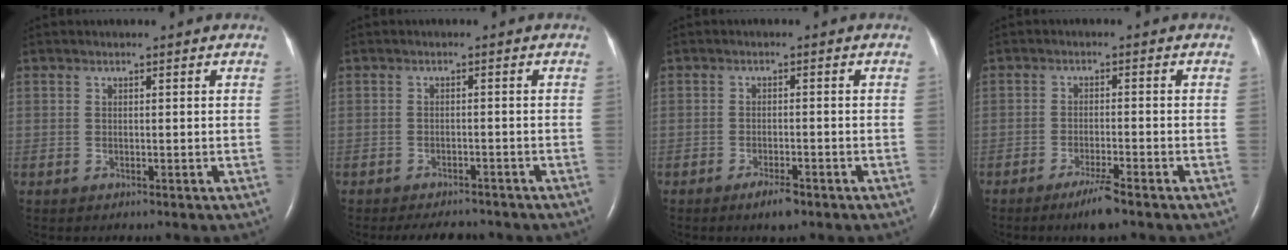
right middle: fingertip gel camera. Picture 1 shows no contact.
{"total": 6.1, "force": [-5.5, 1.9, 1.8], "torque": [-0.025, -0.006, -0.071]}
{"total": 3.0, "force": [-2.1, 0.7, 2.0], "torque": [-0.042, -0.002, -0.034]}
{"total": 4.0, "force": [-3.0, -0.1, 2.7], "torque": [-0.056, -0.009, -0.055]}